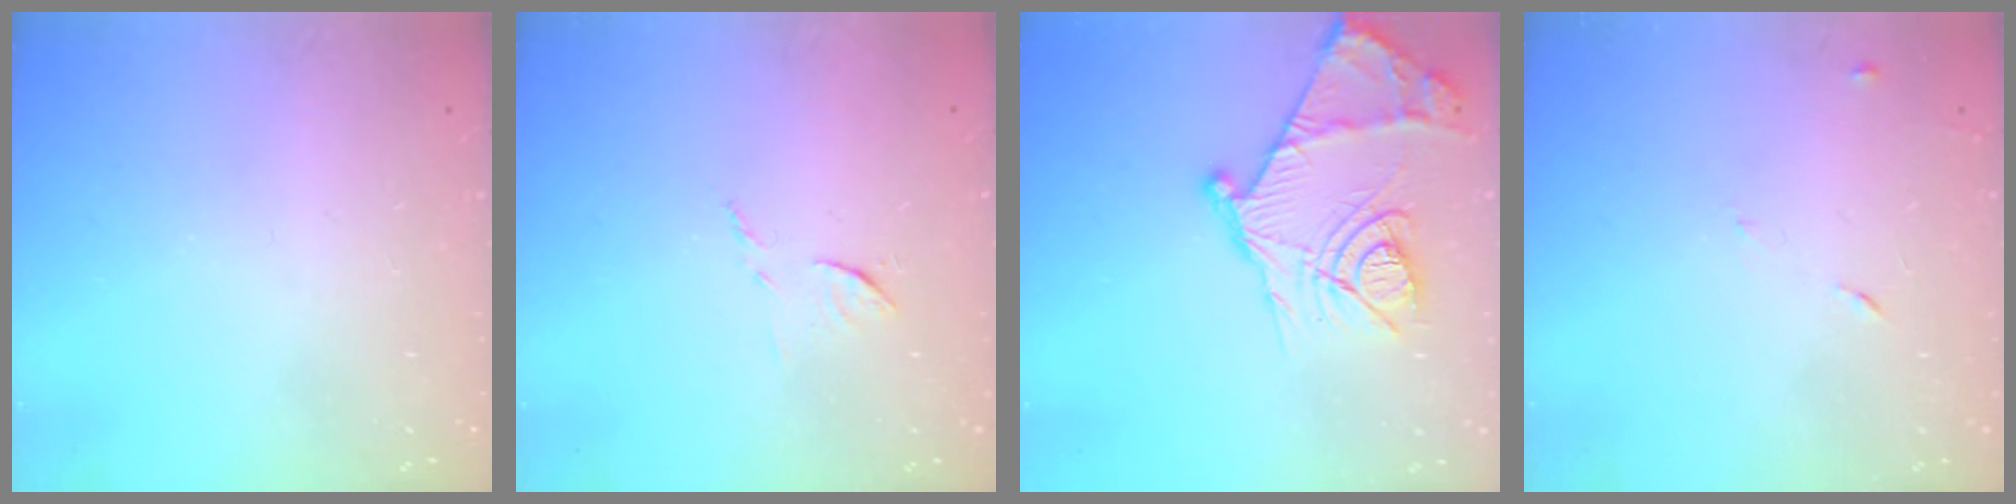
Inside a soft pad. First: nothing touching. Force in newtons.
{"total": 6.7, "press": 6.7, "slide": 0.3}
{"total": 18.9, "press": 18.8, "slide": 1.6}
{"total": 6.7, "press": 6.7, "slide": 0.8}